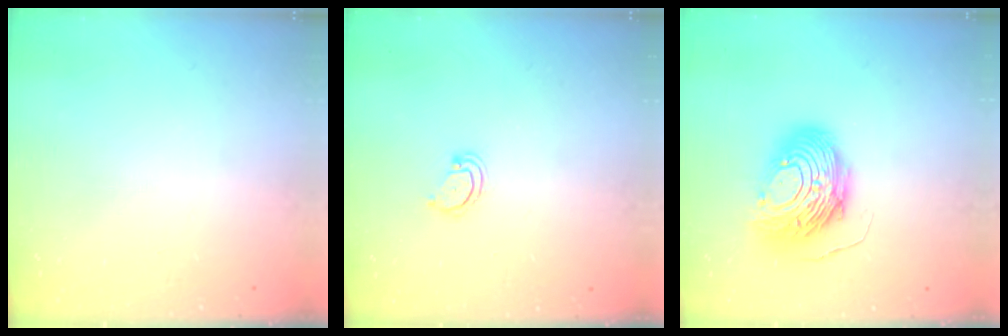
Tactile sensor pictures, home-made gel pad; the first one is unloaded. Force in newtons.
{"total": 2.5, "press": 2.5, "slide": 0.2}
{"total": 14.0, "press": 14.0, "slide": 1.3}